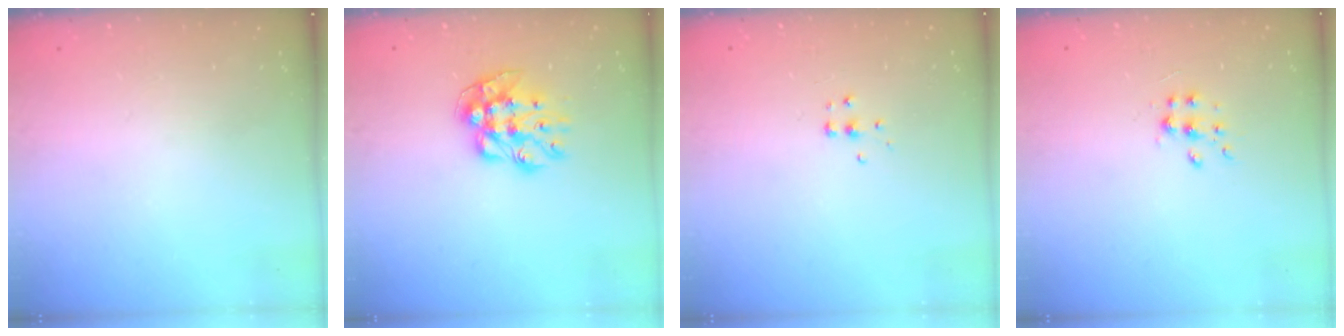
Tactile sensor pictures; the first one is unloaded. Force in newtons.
{"total": 10.3, "press": 10.3, "slide": 0.5}
{"total": 4.7, "press": 4.7, "slide": 0.4}
{"total": 7.1, "press": 7.1, "slide": 0.5}